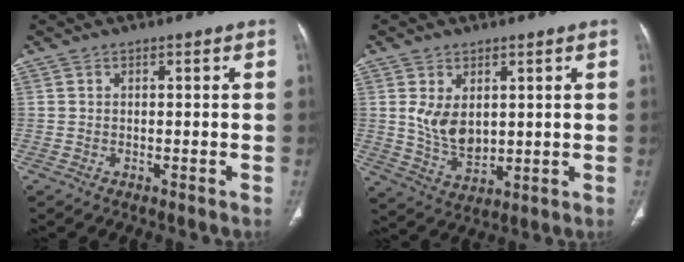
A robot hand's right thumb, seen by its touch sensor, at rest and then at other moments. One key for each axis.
{"total": 7.6, "fx": 1.8, "fy": 4.9, "fz": 5.6, "tx": -0.088, "ty": -0.019, "tz": 0.051}